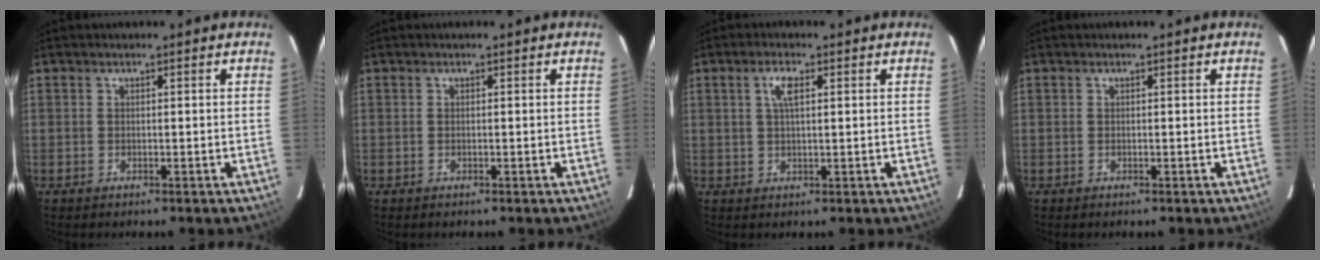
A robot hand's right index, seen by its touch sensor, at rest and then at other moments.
{"total": 0.0}
{"total": 3.3, "force": [1.1, 1.2, 2.9], "torque": [-0.057, 0.007, 0.022]}
{"total": 0.0}